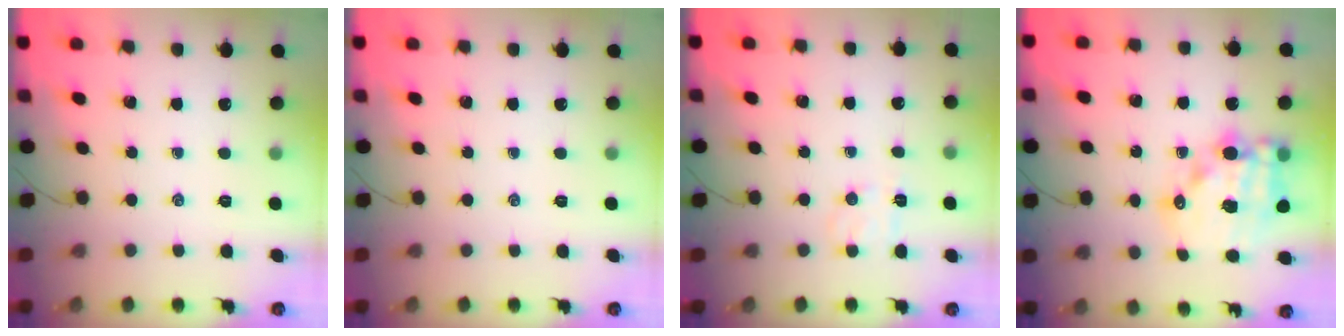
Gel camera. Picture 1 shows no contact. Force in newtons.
{"total": 0.0}
{"total": 6.7, "press": 6.6, "slide": 1.5}
{"total": 15.0, "press": 14.6, "slide": 3.2}